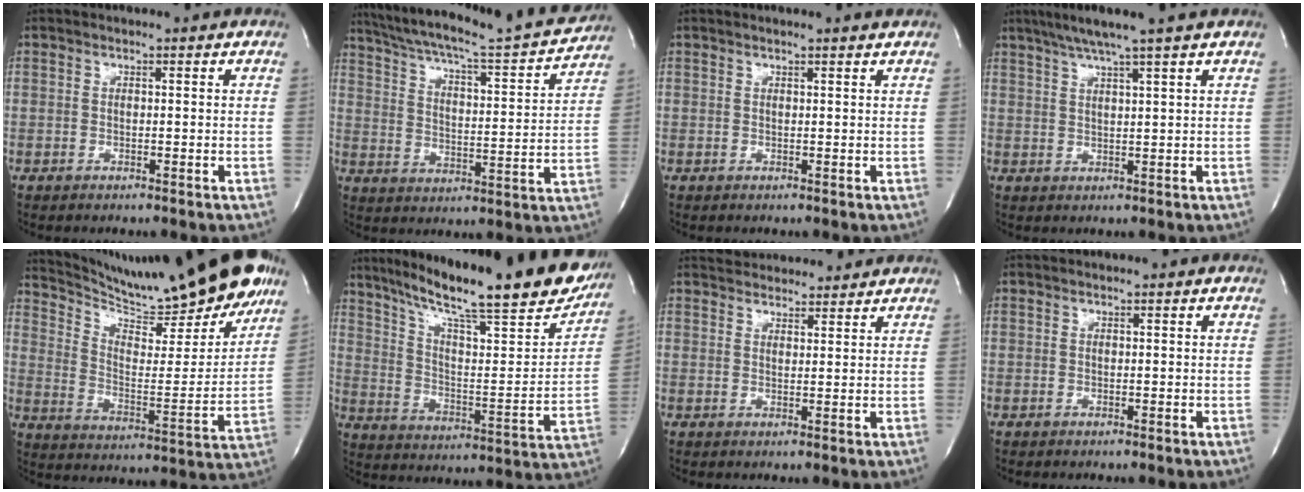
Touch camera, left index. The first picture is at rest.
{"total": 22.6, "force": [20.4, 2.1, 9.4], "torque": [-0.164, -0.028, 0.283]}
{"total": 1.5, "force": [1.4, -0.5, 0.4], "torque": [-0.017, -0.005, 0.017]}
{"total": 6.6, "force": [5.1, -1.6, 4.0], "torque": [-0.067, 0.006, 0.083]}
{"total": 25.7, "force": [22.0, 2.9, 13.0], "torque": [-0.218, -0.060, 0.312]}
{"total": 28.9, "force": [22.3, 4.4, 17.8], "torque": [-0.284, -0.028, 0.308]}
{"total": 7.7, "force": [7.4, 1.8, 1.4], "torque": [-0.022, 0.019, 0.101]}
{"total": 0.0}